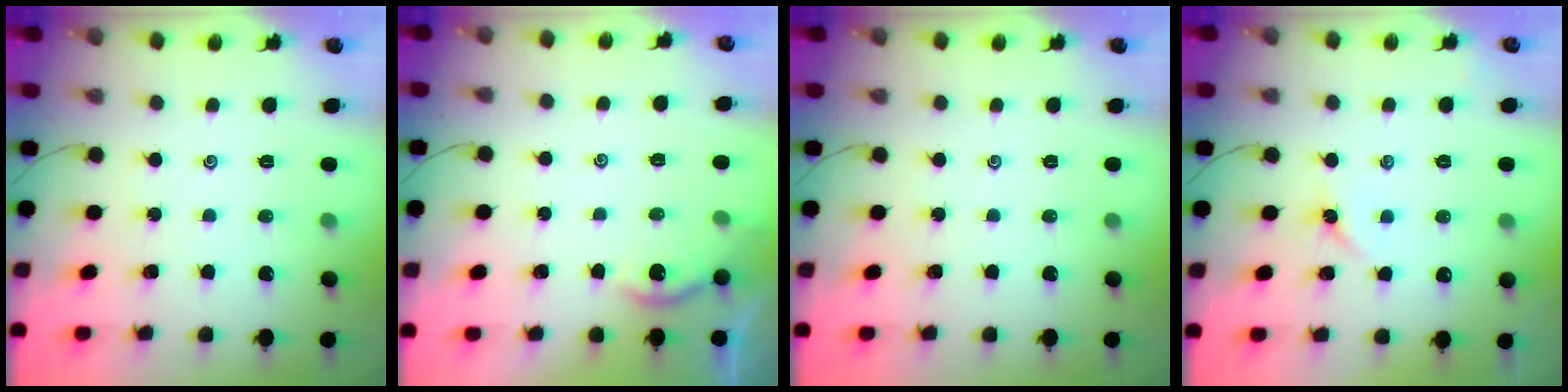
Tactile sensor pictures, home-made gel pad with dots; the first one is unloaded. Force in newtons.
{"total": 2.8, "press": 2.8, "slide": 0.3}
{"total": 0.0}
{"total": 3.3, "press": 3.2, "slide": 0.4}